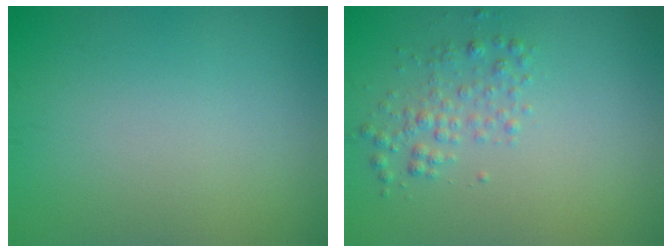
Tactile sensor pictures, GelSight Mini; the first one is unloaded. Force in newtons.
{"total": 1.9, "press": 1.9, "slide": 0.1}